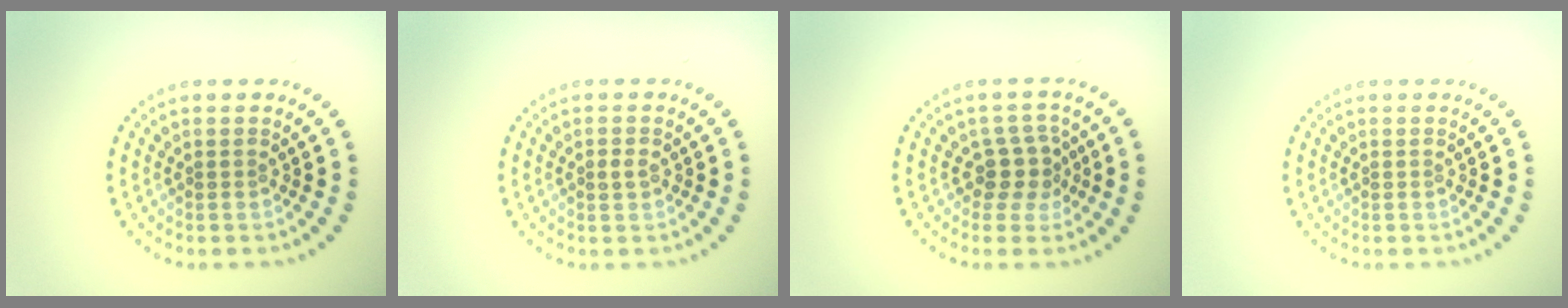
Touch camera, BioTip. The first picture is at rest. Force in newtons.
{"total": 1.1, "press": 1.1, "slide": 0.1}
{"total": 2.7, "press": 2.2, "slide": 1.6}
{"total": 0.0}